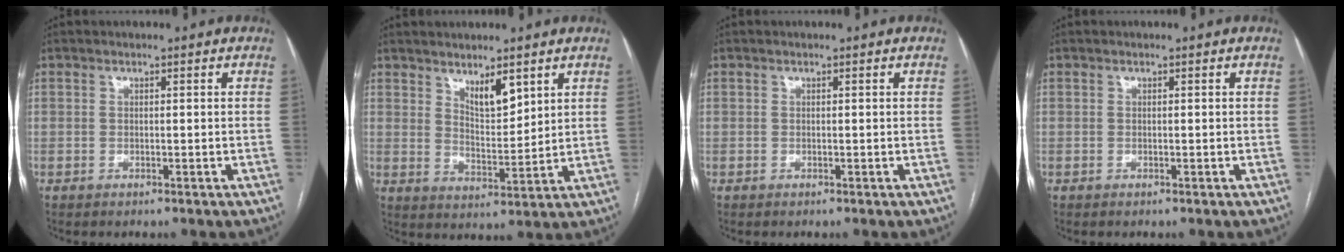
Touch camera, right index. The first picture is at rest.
{"total": 5.5, "force": [3.6, 1.6, 3.9], "torque": [-0.070, -0.011, 0.068]}
{"total": 0.0}
{"total": 0.0}